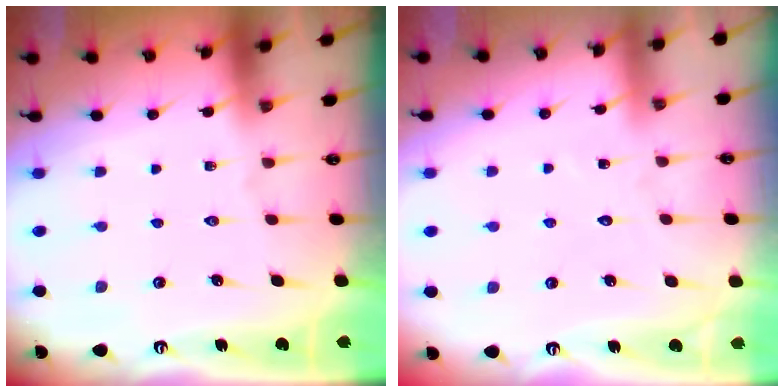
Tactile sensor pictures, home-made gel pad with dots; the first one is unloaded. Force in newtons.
{"total": 4.3, "press": 4.3, "slide": 0.4}